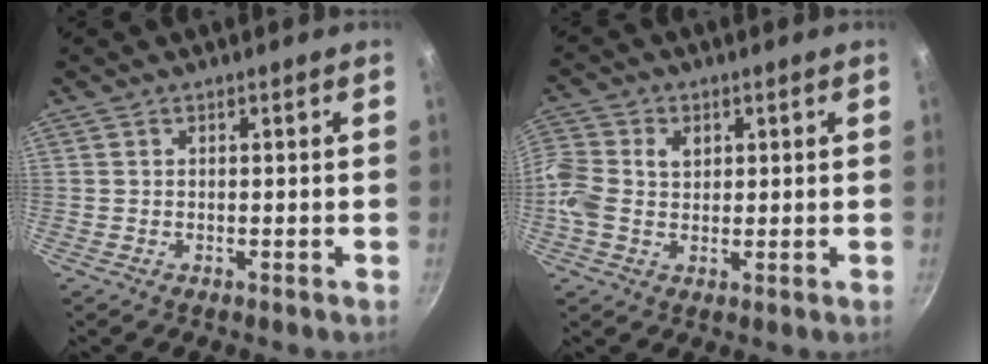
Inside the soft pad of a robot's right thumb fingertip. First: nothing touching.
{"total": 7.4, "force": [0.7, 5.7, 4.6], "torque": [-0.104, 0.013, 0.001]}